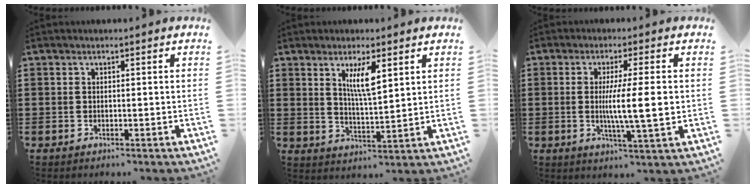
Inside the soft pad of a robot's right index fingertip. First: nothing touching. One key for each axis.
{"total": 5.6, "fx": 2.6, "fy": 1.5, "fz": 4.7, "tx": -0.093, "ty": 0.001, "tz": 0.043}
{"total": 8.2, "fx": 0.1, "fy": 0.7, "fz": 8.2, "tx": -0.137, "ty": -0.006, "tz": -0.003}